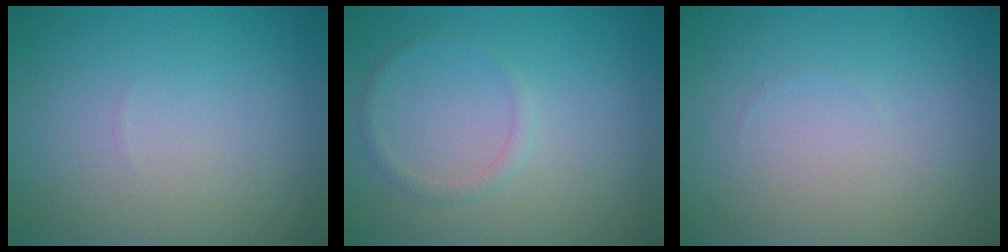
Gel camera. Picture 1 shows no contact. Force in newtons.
{"total": 1.0, "press": 1.0, "slide": 0.0}
{"total": 0.0}